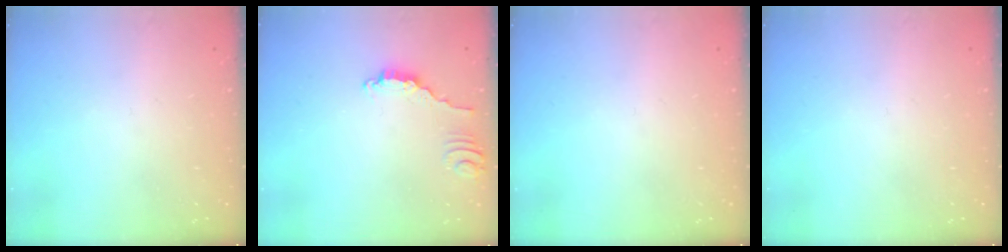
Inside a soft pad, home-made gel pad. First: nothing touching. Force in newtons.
{"total": 2.8, "press": 2.8, "slide": 0.2}
{"total": 0.0}
{"total": 0.0}